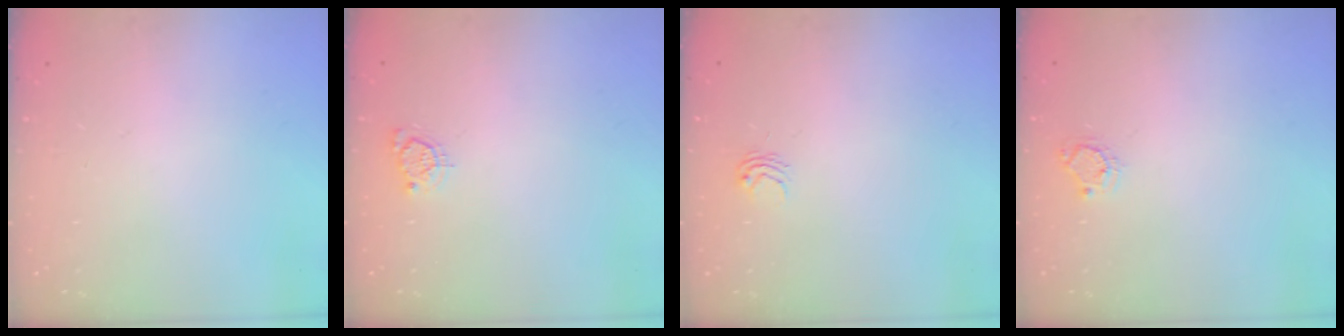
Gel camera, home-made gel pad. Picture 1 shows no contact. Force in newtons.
{"total": 3.7, "press": 3.6, "slide": 0.5}
{"total": 2.9, "press": 2.9, "slide": 0.2}
{"total": 4.9, "press": 4.9, "slide": 0.4}